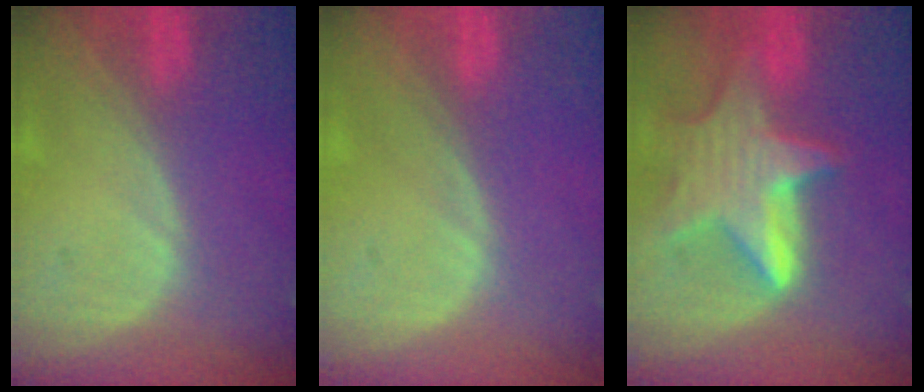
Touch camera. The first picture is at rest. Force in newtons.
{"total": 0.0}
{"total": 9.0, "press": 9.0, "slide": 0.6}